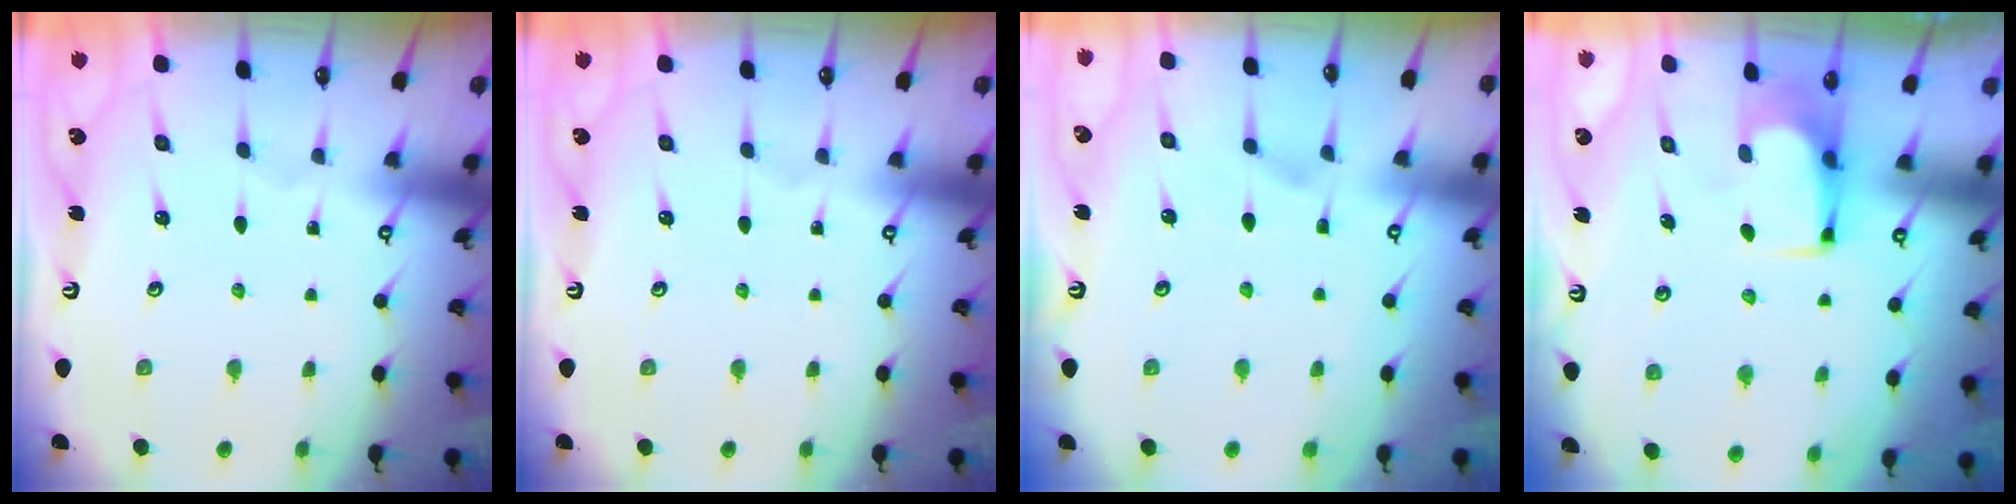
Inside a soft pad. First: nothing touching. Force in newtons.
{"total": 0.0}
{"total": 2.1, "press": 1.8, "slide": 1.2}
{"total": 1.5, "press": 1.5, "slide": 0.3}